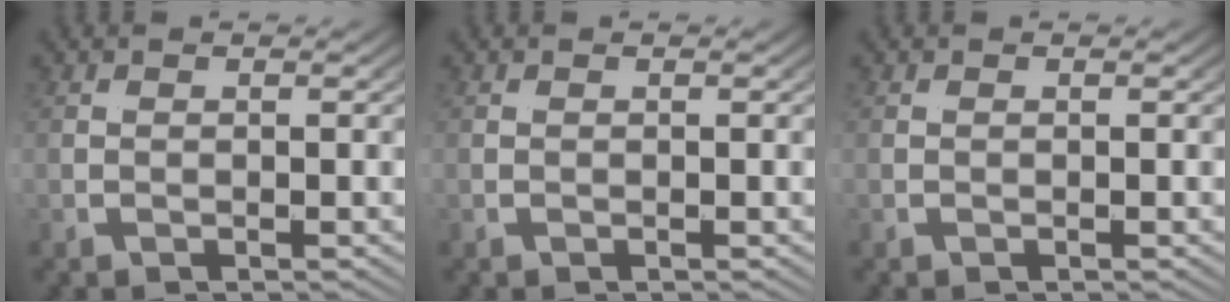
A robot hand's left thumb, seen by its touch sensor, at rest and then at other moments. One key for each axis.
{"total": 0.0}
{"total": 0.0}